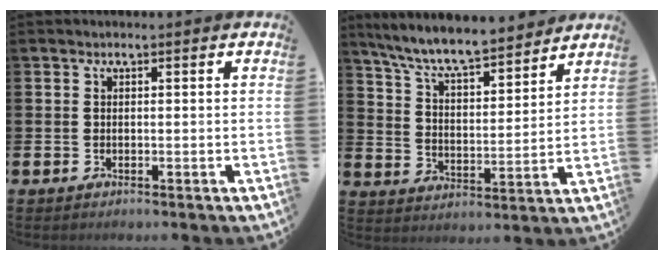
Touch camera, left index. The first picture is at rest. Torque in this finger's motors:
{"motor_torque": [0.22, -0.28, 0.96, 0.21]}